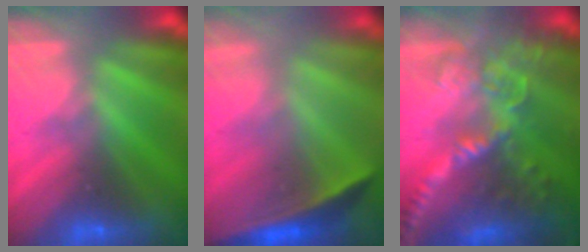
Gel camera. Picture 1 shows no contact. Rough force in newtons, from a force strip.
{"total": 1.7}
{"total": 6.0}